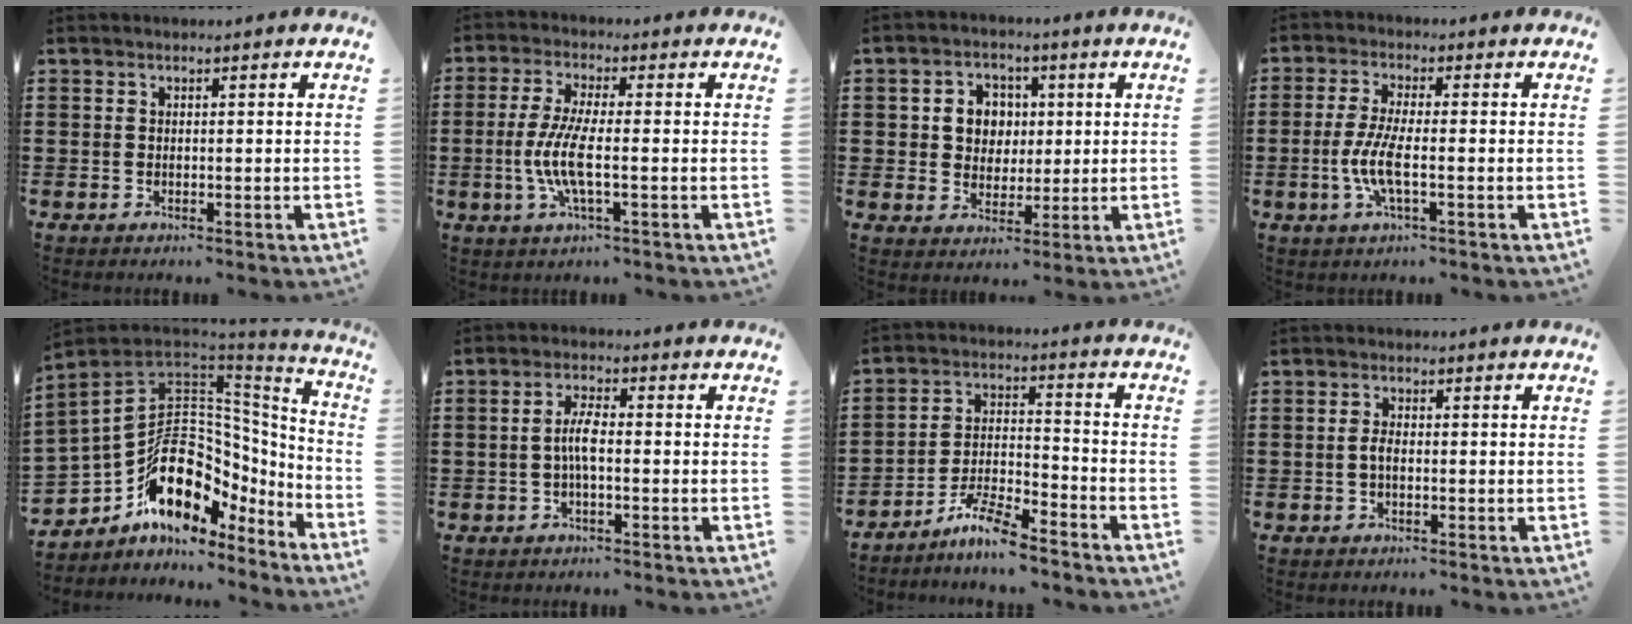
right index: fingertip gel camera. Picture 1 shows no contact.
{"total": 6.9, "force": [-1.5, 1.3, 6.6], "torque": [-0.157, -0.018, -0.038]}
{"total": 5.4, "force": [0.9, 5.0, 2.0], "torque": [-0.052, 0.014, 0.012]}
{"total": 6.0, "force": [-1.6, 1.3, 5.6], "torque": [-0.131, -0.011, -0.038]}
{"total": 15.3, "force": [-2.7, 10.8, 10.4], "torque": [-0.206, -0.011, -0.046]}
{"total": 3.6, "force": [-0.6, 1.1, 3.4], "torque": [-0.076, -0.001, -0.016]}
{"total": 7.1, "force": [-6.3, 0.6, 3.4], "torque": [-0.076, 0.000, -0.121]}
{"total": 1.7, "force": [-0.3, 0.7, 1.6], "torque": [-0.037, -0.001, -0.009]}